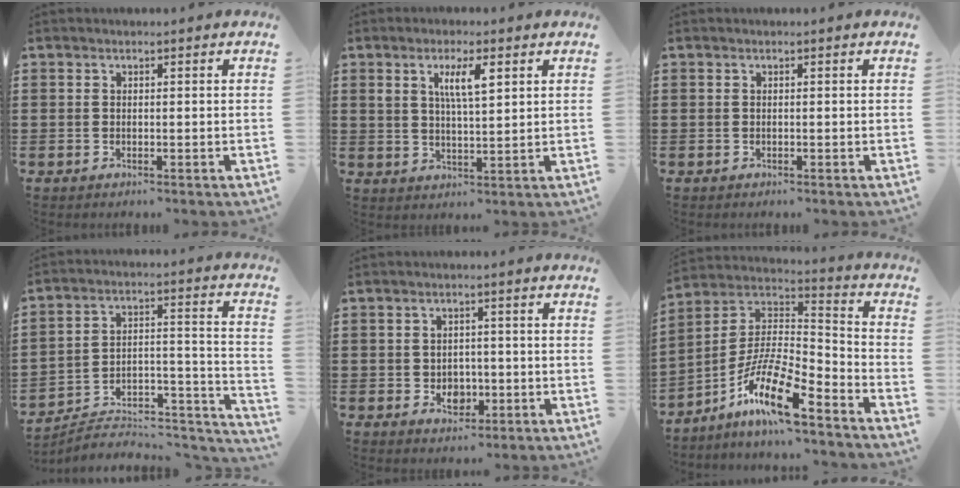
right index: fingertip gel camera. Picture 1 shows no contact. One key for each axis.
{"total": 5.3, "fx": 2.1, "fy": 1.5, "fz": 4.6, "tx": -0.089, "ty": 0.005, "tz": 0.032}
{"total": 0.0}
{"total": 6.0, "fx": -5.5, "fy": 1.7, "fz": 1.6, "tx": -0.020, "ty": 0.003, "tz": -0.109}
{"total": 3.2, "fx": -0.8, "fy": 2.5, "fz": 1.8, "tx": -0.022, "ty": -0.003, "tz": -0.020}
{"total": 13.1, "fx": -8.9, "fy": 2.3, "fz": 9.4, "tx": -0.196, "ty": 0.001, "tz": -0.175}